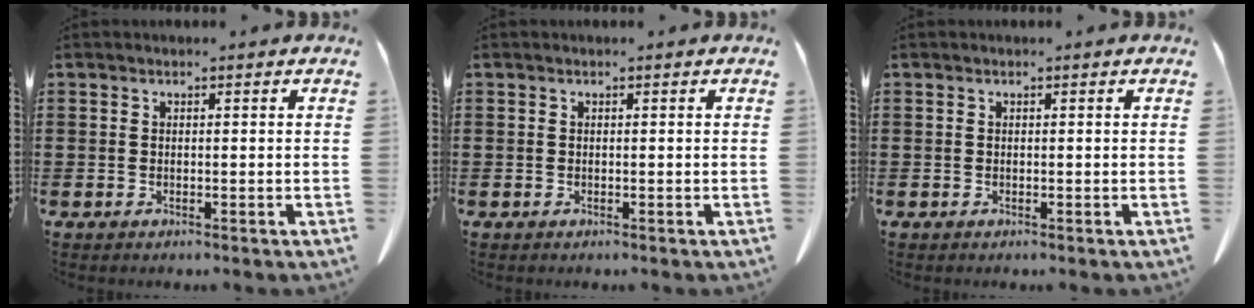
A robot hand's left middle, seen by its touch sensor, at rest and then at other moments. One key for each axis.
{"total": 0.0}
{"total": 0.0}